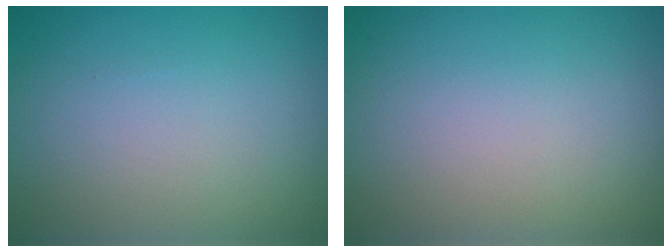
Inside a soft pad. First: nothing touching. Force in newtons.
{"total": 0.0}